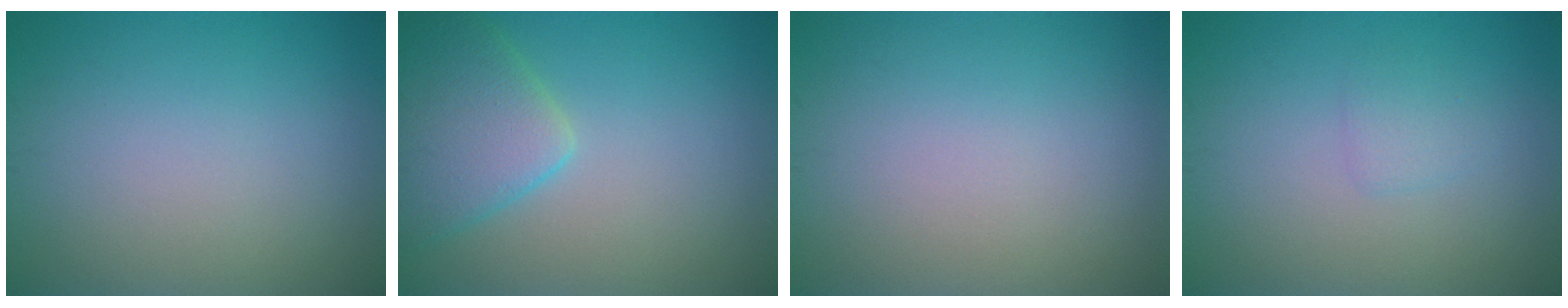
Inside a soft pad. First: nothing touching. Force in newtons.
{"total": 5.3, "press": 5.3, "slide": 0.2}
{"total": 0.0}
{"total": 1.1, "press": 1.1, "slide": 0.1}